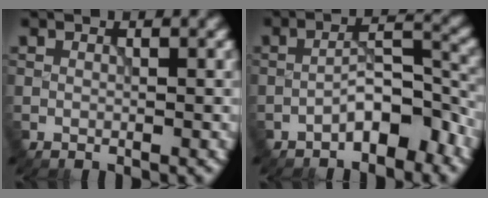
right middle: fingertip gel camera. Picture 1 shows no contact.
{"total": 4.5, "force": [-2.8, 1.5, 3.2], "torque": [-0.044, 0.018, -0.050]}